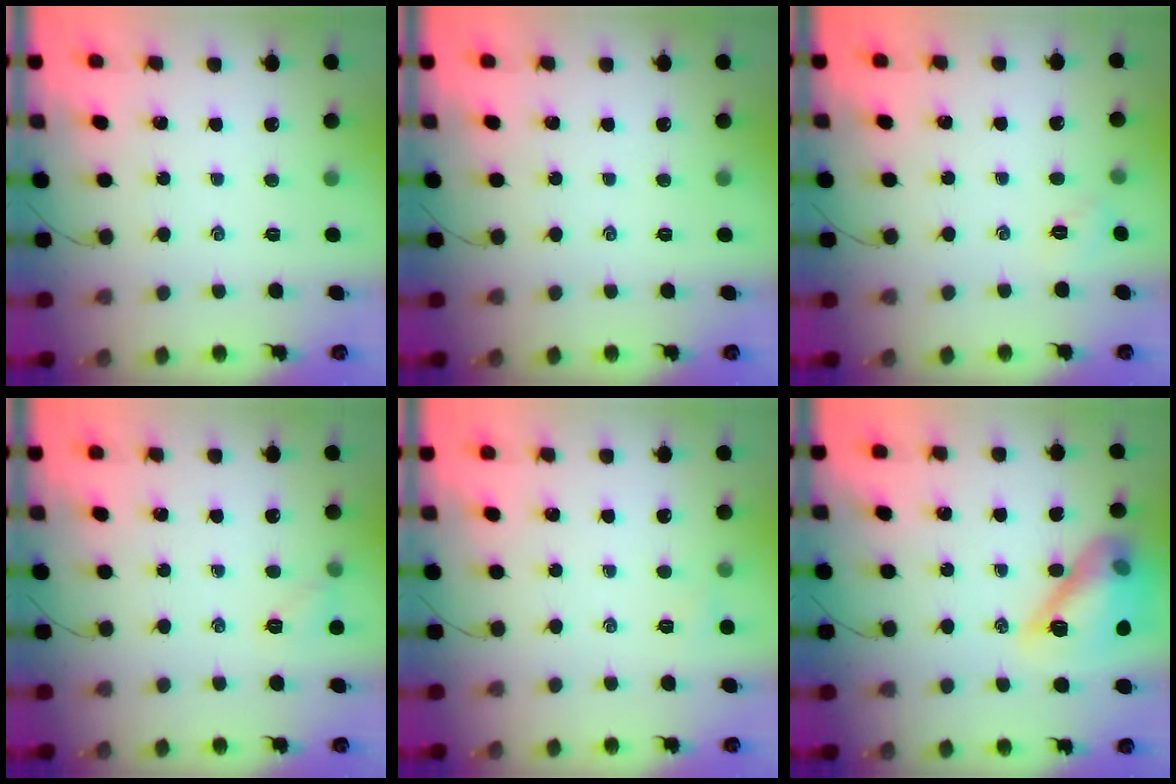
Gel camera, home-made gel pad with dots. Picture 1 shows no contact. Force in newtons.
{"total": 0.0}
{"total": 2.0, "press": 1.9, "slide": 0.6}
{"total": 5.9, "press": 5.7, "slide": 1.5}
{"total": 3.4, "press": 3.2, "slide": 0.9}
{"total": 15.1, "press": 14.9, "slide": 2.1}